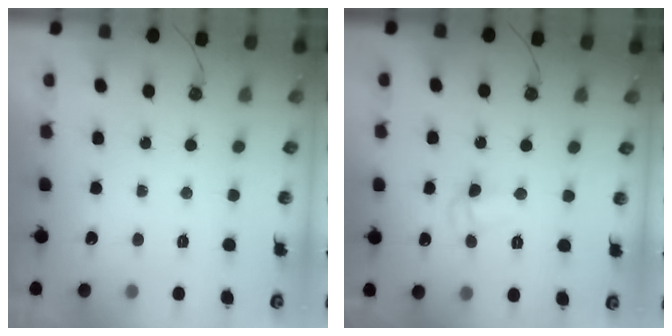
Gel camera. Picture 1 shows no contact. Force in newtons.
{"total": 6.0, "press": 4.8, "slide": 3.6}